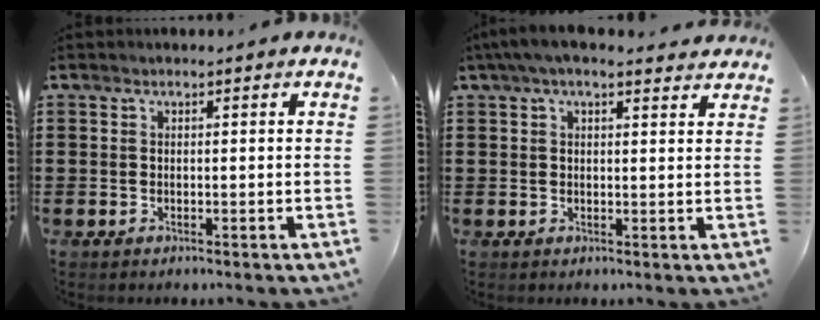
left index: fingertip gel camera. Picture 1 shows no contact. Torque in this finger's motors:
{"motor_torque": [1.06, -1.08, 0.11, 0.05]}